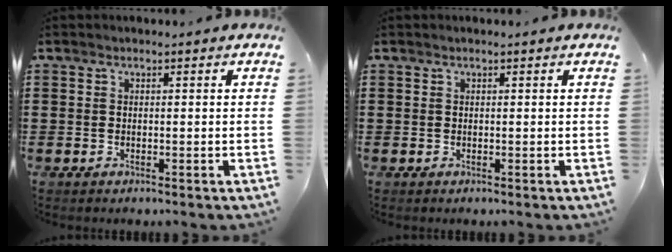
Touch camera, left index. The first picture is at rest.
{"total": 0.0}